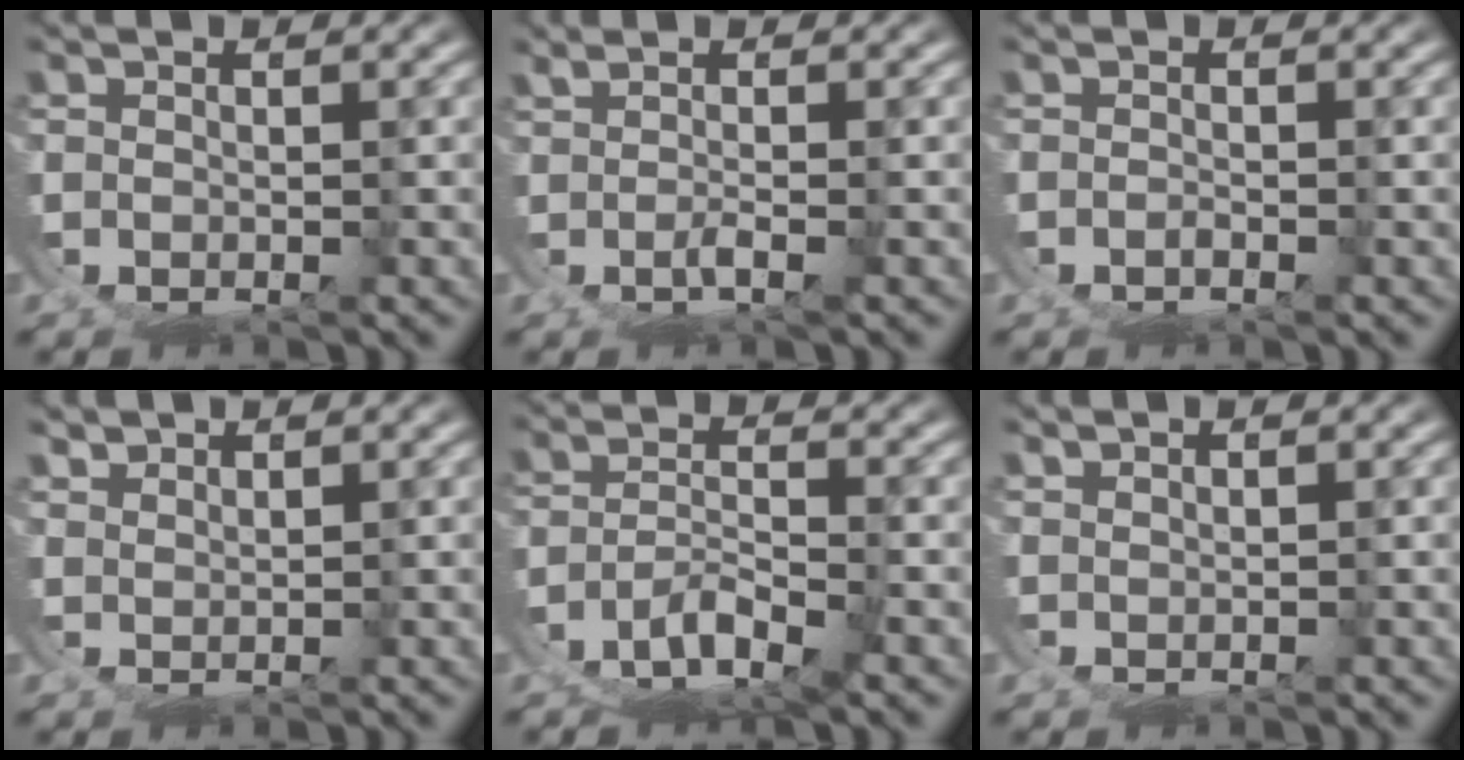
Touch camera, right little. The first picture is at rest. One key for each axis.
{"total": 2.5, "fx": 1.4, "fy": -1.0, "fz": 1.8, "tx": -0.017, "ty": 0.011, "tz": 0.021}
{"total": 1.5, "fx": -1.3, "fy": 0.7, "fz": 0.6, "tx": -0.013, "ty": -0.013, "tz": -0.015}
{"total": 3.2, "fx": 2.6, "fy": -1.5, "fz": -1.0, "tx": 0.024, "ty": 0.000, "tz": 0.050}
{"total": 4.6, "fx": -2.6, "fy": 2.8, "fz": 2.5, "tx": -0.052, "ty": -0.017, "tz": -0.036}
{"total": 1.9, "fx": 1.6, "fy": -1.0, "fz": -0.5, "tx": 0.020, "ty": 0.010, "tz": 0.025}